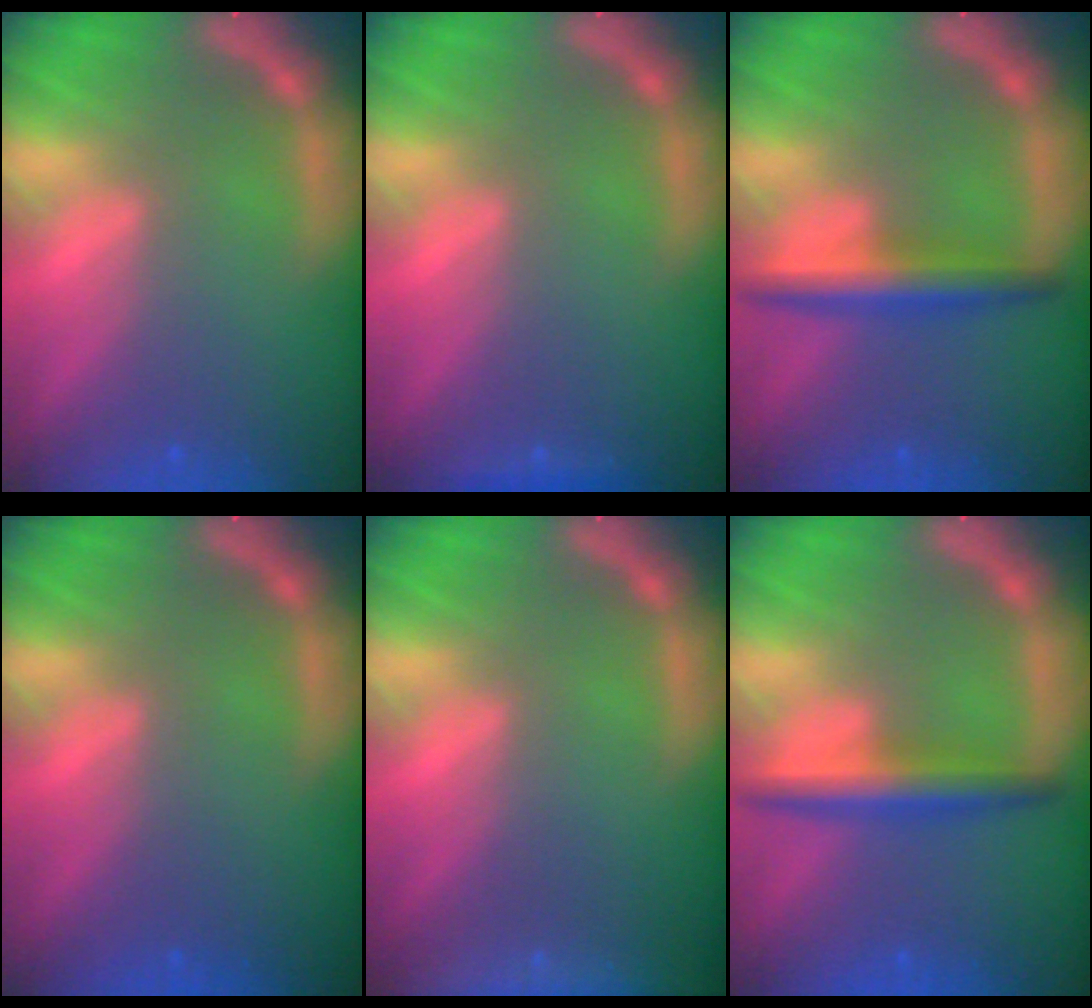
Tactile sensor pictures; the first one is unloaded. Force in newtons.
{"total": 0.9}
{"total": 4.0}
{"total": 0.0}
{"total": 9.0}
{"total": 4.0}